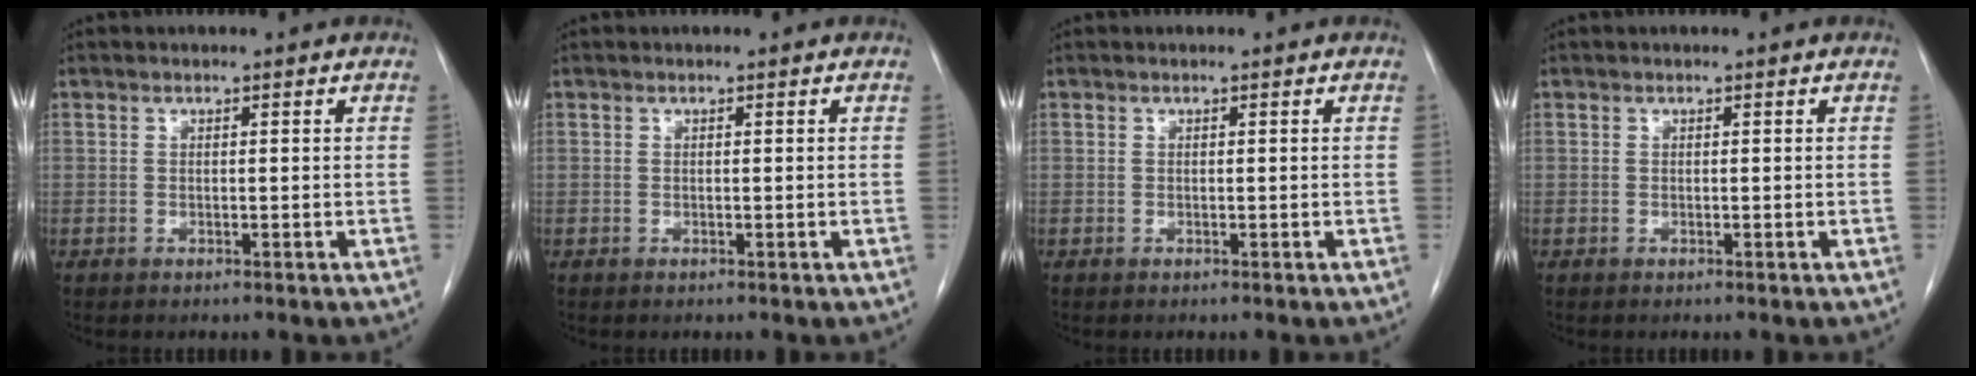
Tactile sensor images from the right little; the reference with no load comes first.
{"total": 0.0}
{"total": 0.0}
{"total": 0.0}